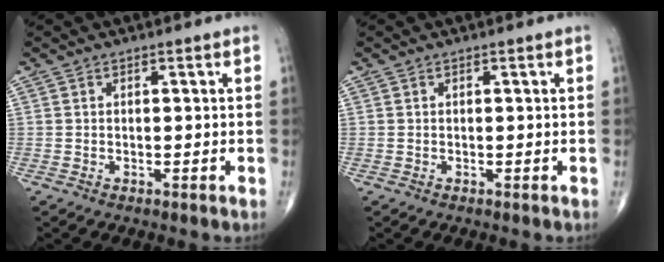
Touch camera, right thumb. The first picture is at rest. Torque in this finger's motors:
{"motor_torque": [0.12, 0.13, -0.10, 0.04, 0.02]}